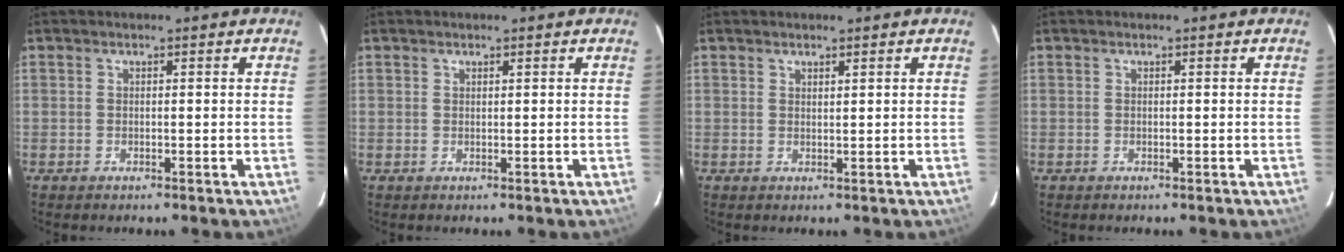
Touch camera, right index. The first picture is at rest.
{"total": 0.7, "force": [0.3, 0.6, -0.1], "torque": [0.003, 0.004, 0.006]}
{"total": 0.9, "force": [0.8, 0.1, 0.3], "torque": [-0.007, -0.002, 0.015]}
{"total": 0.0}